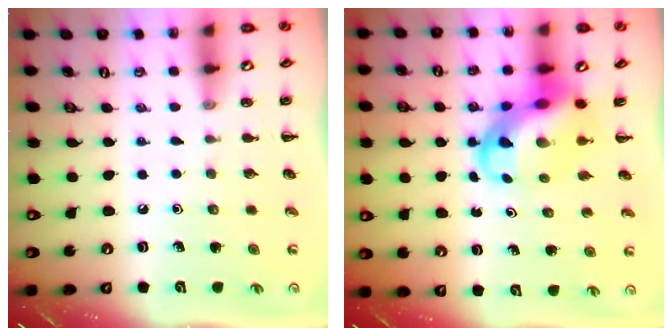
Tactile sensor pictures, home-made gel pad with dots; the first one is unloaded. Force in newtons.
{"total": 9.1, "press": 8.7, "slide": 2.7}